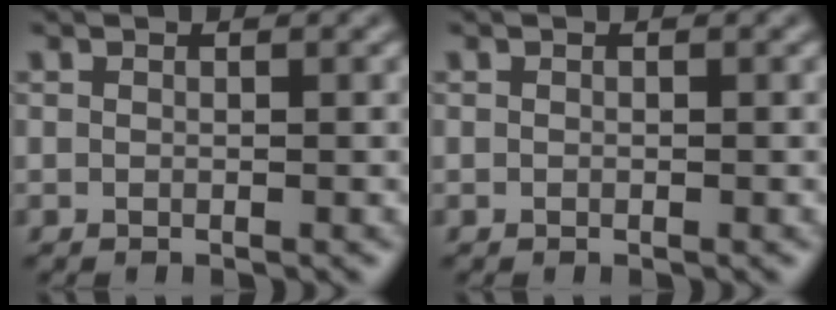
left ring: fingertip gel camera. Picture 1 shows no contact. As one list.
[{"total": 0.0}]